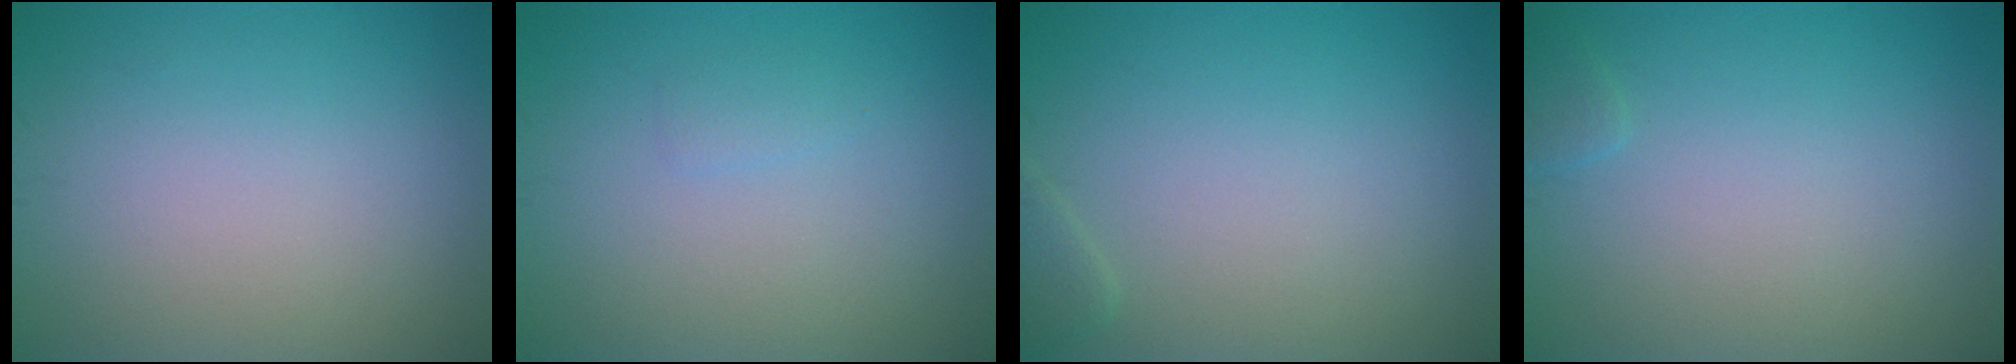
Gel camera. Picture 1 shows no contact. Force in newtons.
{"total": 0.7, "press": 0.7, "slide": 0.1}
{"total": 0.9, "press": 0.9, "slide": 0.1}
{"total": 0.7, "press": 0.7, "slide": 0.1}